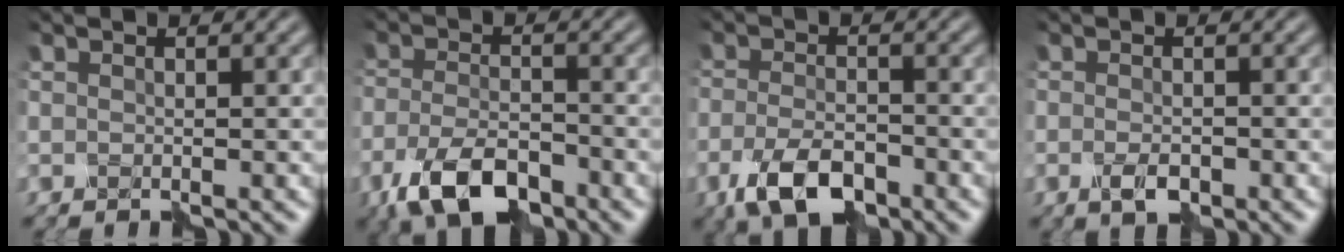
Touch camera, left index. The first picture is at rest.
{"total": 6.4, "force": [-4.0, 2.7, 4.1], "torque": [-0.086, -0.005, -0.084]}
{"total": 4.9, "force": [-2.8, 2.2, 3.4], "torque": [-0.075, -0.005, -0.060]}
{"total": 1.7, "force": [-0.7, 0.8, 1.3], "torque": [-0.027, -0.001, -0.015]}